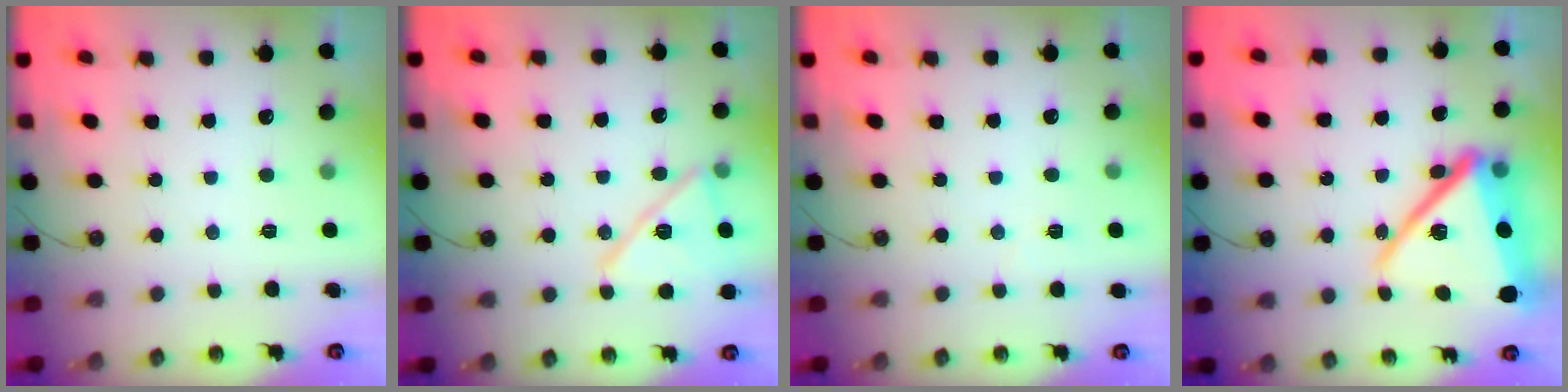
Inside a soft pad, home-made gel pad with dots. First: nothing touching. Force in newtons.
{"total": 14.6, "press": 14.6, "slide": 0.4}
{"total": 2.5, "press": 2.3, "slide": 0.9}
{"total": 23.0, "press": 22.9, "slide": 1.8}